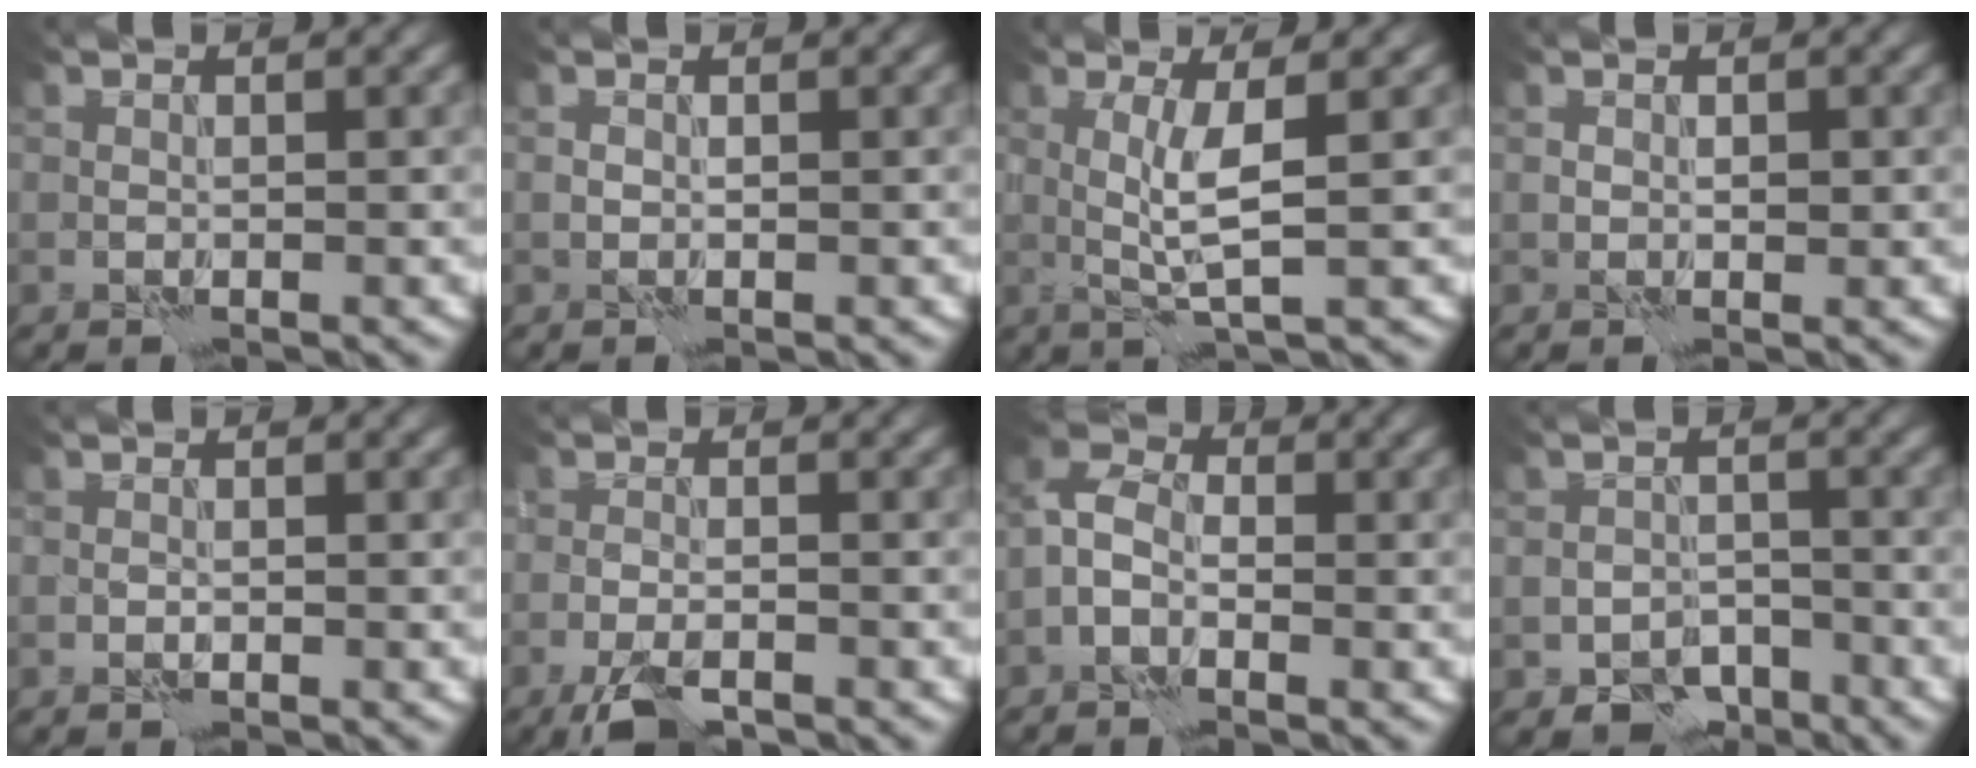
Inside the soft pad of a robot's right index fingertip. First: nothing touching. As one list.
[{"total": 0.0}, {"total": 3.2, "force": [0.5, 0.3, 3.2], "torque": [-0.068, -0.003, 0.012]}, {"total": 0.7, "force": [0.0, 0.4, 0.6], "torque": [-0.010, 0.002, 0.003]}, {"total": 0.5, "force": [-0.3, 0.3, 0.3], "torque": [-0.007, 0.000, -0.005]}, {"total": 4.0, "force": [-2.8, 1.1, 2.6], "torque": [-0.053, -0.008, -0.056]}, {"total": 2.3, "force": [-1.1, 1.3, 1.5], "torque": [-0.031, 0.014, -0.033]}, {"total": 3.7, "force": [-2.5, 2.5, 1.4], "torque": [-0.016, -0.003, -0.044]}]